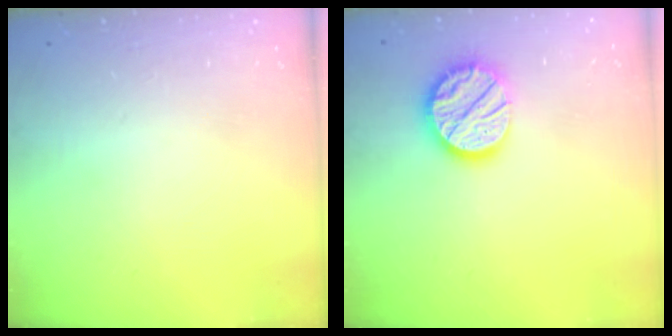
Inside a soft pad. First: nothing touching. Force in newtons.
{"total": 14.8, "press": 14.8, "slide": 0.9}